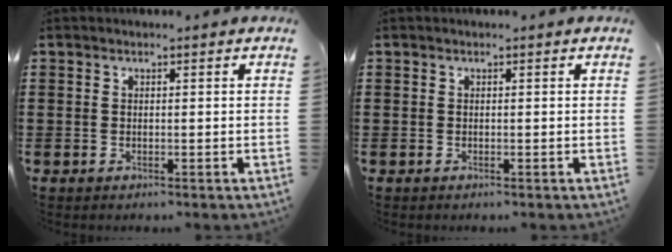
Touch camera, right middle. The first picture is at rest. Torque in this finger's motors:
{"motor_torque": [-0.65, -0.52, -0.01, -0.01]}